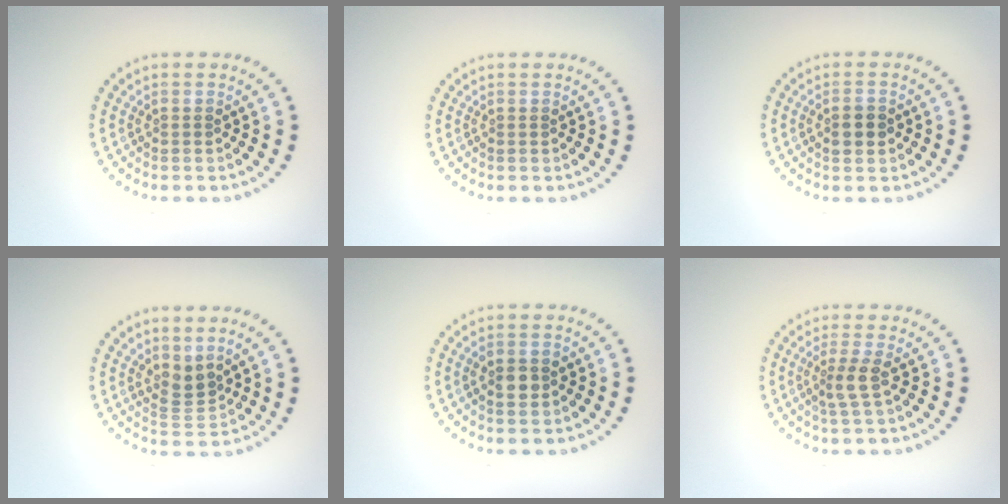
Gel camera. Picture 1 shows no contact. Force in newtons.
{"total": 0.0}
{"total": 2.3, "press": 2.3, "slide": 0.0}
{"total": 2.3, "press": 1.6, "slide": 1.6}
{"total": 2.3, "press": 2.3, "slide": 0.0}
{"total": 2.1, "press": 1.6, "slide": 1.3}